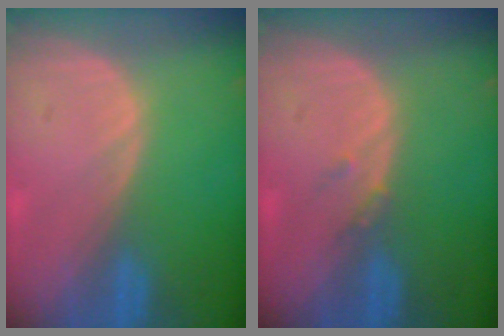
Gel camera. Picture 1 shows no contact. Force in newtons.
{"total": 1.3, "press": 1.1, "slide": 0.7}